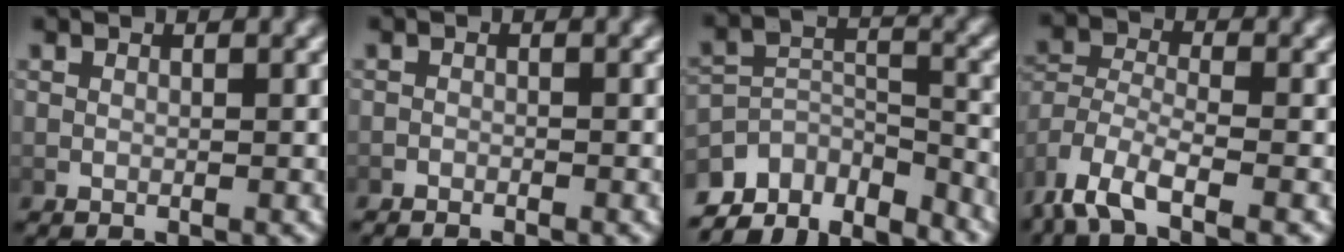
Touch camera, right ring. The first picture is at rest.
{"total": 1.0, "force": [-1.0, -0.1, -0.1], "torque": [0.000, -0.005, -0.016]}
{"total": 12.5, "force": [-8.7, 7.3, 5.3], "torque": [-0.099, -0.061, -0.125]}
{"total": 5.0, "force": [-2.5, 2.9, 3.2], "torque": [-0.084, -0.031, -0.032]}